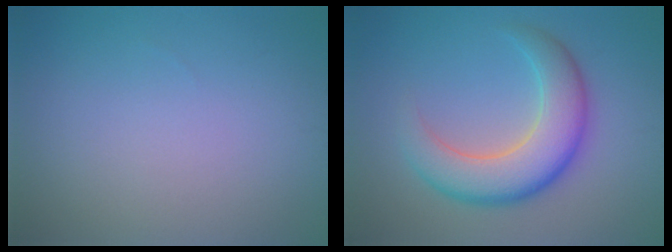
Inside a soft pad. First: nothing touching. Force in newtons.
{"total": 7.0, "press": 6.9, "slide": 0.5}